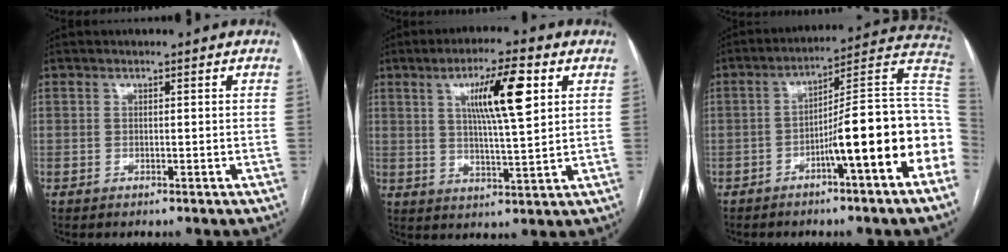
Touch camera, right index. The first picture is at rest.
{"total": 10.6, "force": [3.8, 1.1, 9.8], "torque": [-0.165, 0.006, 0.062]}
{"total": 16.5, "force": [-5.4, 0.8, 15.6], "torque": [-0.175, 0.035, -0.078]}